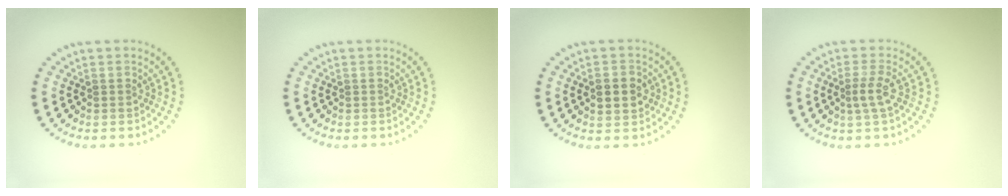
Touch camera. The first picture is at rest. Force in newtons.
{"total": 0.0}
{"total": 2.4, "press": 2.4, "slide": 0.2}
{"total": 2.0, "press": 1.5, "slide": 1.3}